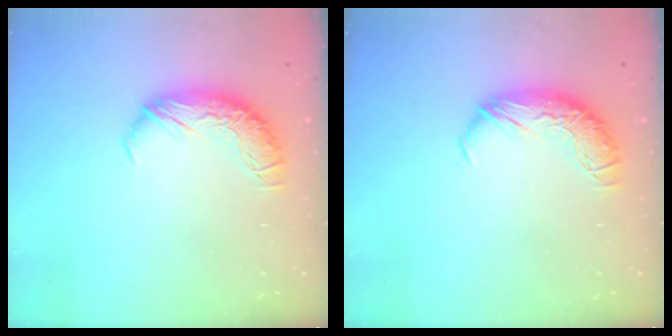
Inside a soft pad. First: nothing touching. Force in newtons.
{"total": 0.0}